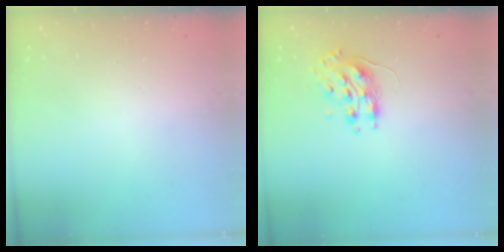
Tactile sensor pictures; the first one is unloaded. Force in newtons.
{"total": 8.6, "press": 8.6, "slide": 0.3}